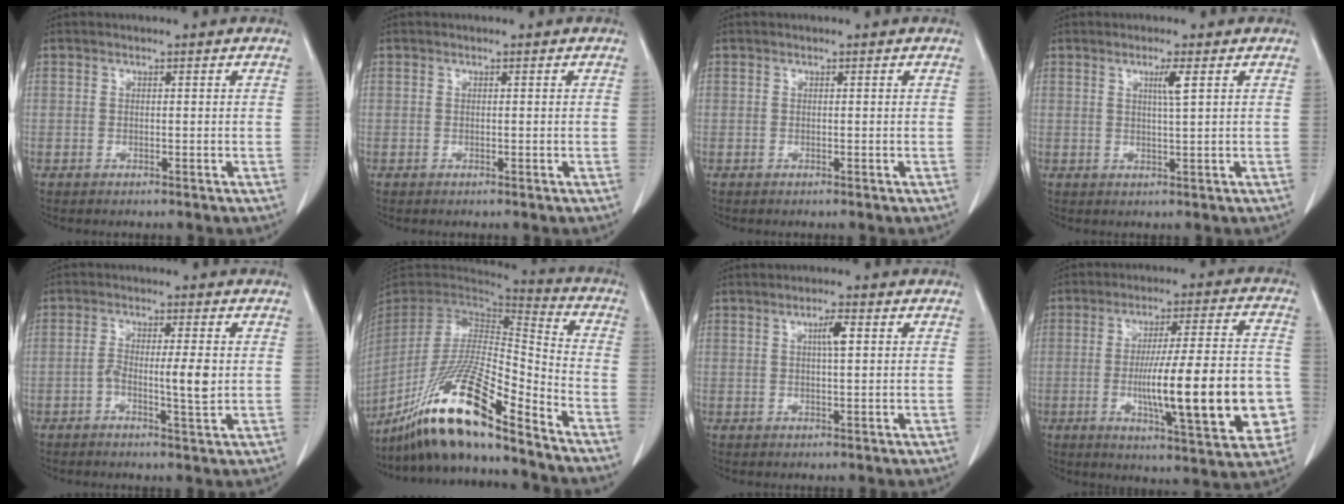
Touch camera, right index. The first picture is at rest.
{"total": 0.0}
{"total": 0.0}
{"total": 2.5, "force": [1.0, -0.4, 2.3], "torque": [-0.043, -0.005, 0.018]}
{"total": 5.4, "force": [-0.6, 0.8, 5.3], "torque": [-0.094, 0.003, -0.008]}
{"total": 19.6, "force": [-14.5, 1.3, 13.1], "torque": [-0.272, -0.027, -0.271]}
{"total": 2.9, "force": [0.9, 0.3, 2.8], "torque": [-0.049, 0.002, 0.014]}
{"total": 20.1, "force": [-3.9, 3.1, 19.4], "torque": [-0.258, 0.013, -0.045]}